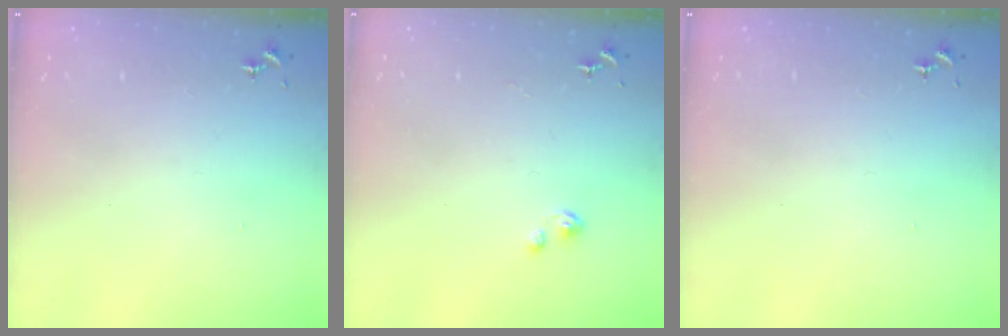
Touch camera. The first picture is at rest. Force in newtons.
{"total": 2.7, "press": 2.7, "slide": 0.3}
{"total": 0.0}